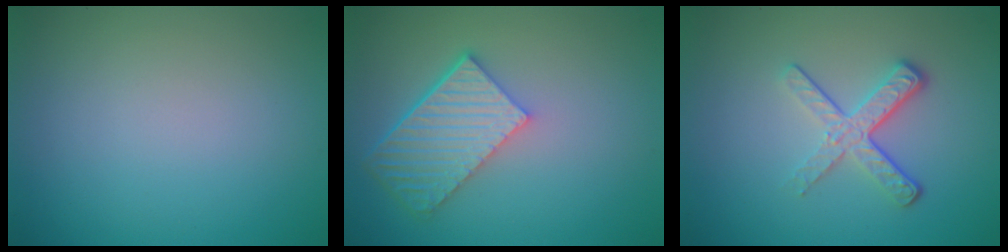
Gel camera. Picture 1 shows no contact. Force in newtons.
{"total": 5.7, "press": 4.1, "slide": 3.9}
{"total": 3.7, "press": 2.5, "slide": 2.7}